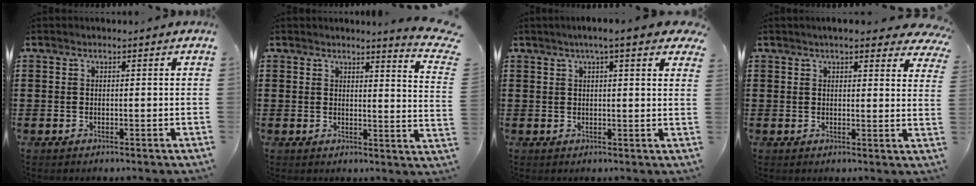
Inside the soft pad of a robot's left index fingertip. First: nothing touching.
{"total": 3.2, "force": [3.0, -0.2, 1.1], "torque": [-0.021, -0.022, 0.049]}
{"total": 4.3, "force": [3.0, 0.4, 3.0], "torque": [-0.067, 0.007, 0.052]}
{"total": 4.3, "force": [3.8, 0.9, 1.8], "torque": [-0.038, -0.008, 0.069]}